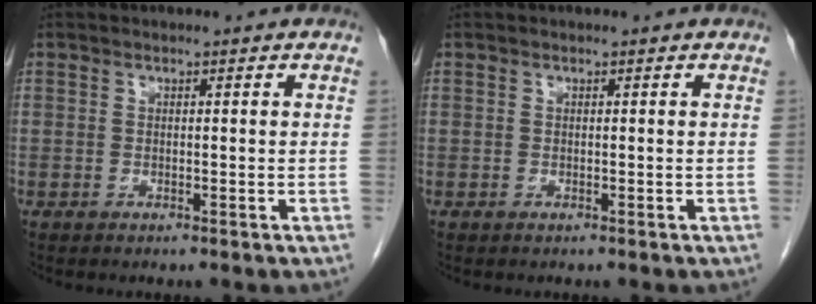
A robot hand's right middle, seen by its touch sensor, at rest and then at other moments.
{"total": 0.0}